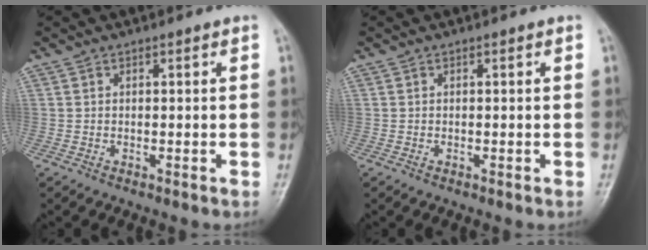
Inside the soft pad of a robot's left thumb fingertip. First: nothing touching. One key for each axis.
{"total": 0.0}